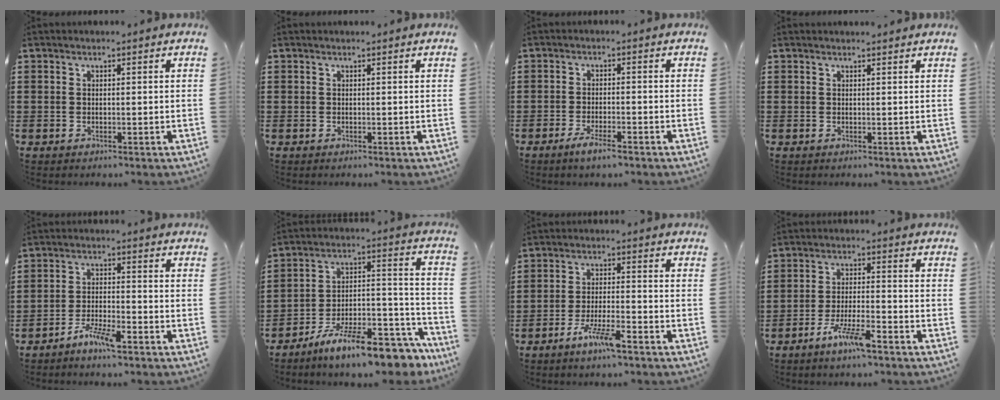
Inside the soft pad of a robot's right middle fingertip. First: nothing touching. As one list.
[{"total": 0.0}, {"total": 3.0, "force": [-2.1, 0.3, 2.1], "torque": [-0.042, 0.001, -0.041]}, {"total": 0.6, "force": [0.6, 0.0, 0.1], "torque": [0.004, -0.004, 0.009]}, {"total": 3.3, "force": [-2.4, 0.3, 2.2], "torque": [-0.051, 0.000, -0.049]}, {"total": 13.7, "force": [-11.5, 1.5, 7.4], "torque": [-0.105, 0.042, -0.204]}, {"total": 5.2, "force": [-3.4, 0.6, 3.8], "torque": [-0.081, -0.007, -0.064]}, {"total": 5.7, "force": [-3.9, 0.7, 4.1], "torque": [-0.086, -0.005, -0.072]}]